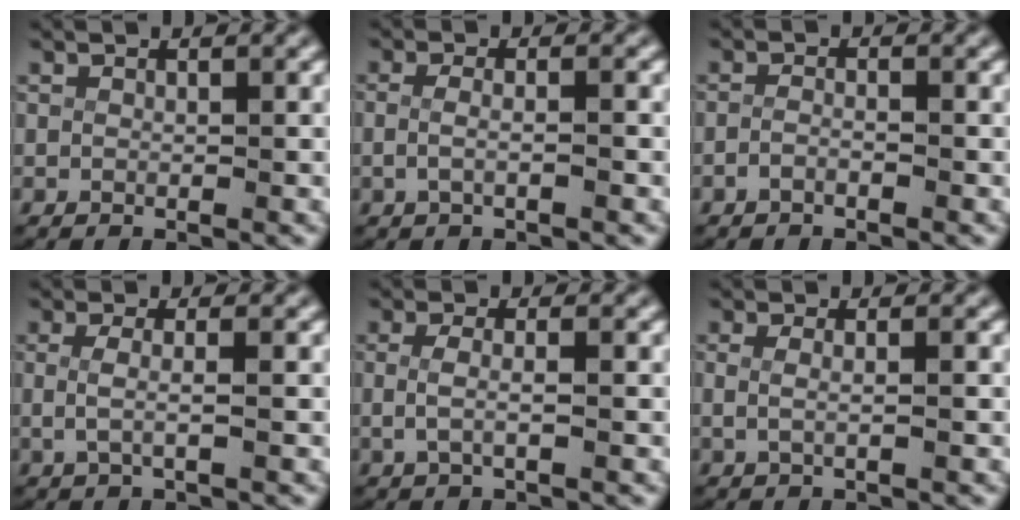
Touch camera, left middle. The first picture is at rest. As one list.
[{"total": 1.7, "force": [-0.7, 0.5, 1.5], "torque": [-0.043, -0.009, -0.010]}, {"total": 1.4, "force": [-1.2, 0.3, 0.5], "torque": [-0.019, -0.011, -0.020]}, {"total": 2.3, "force": [-0.1, 0.7, 2.1], "torque": [-0.055, -0.008, 0.002]}, {"total": 2.2, "force": [-0.4, 0.9, 2.0], "torque": [-0.054, -0.009, -0.003]}, {"total": 1.8, "force": [-0.1, 0.8, 1.6], "torque": [-0.046, -0.007, 0.001]}]